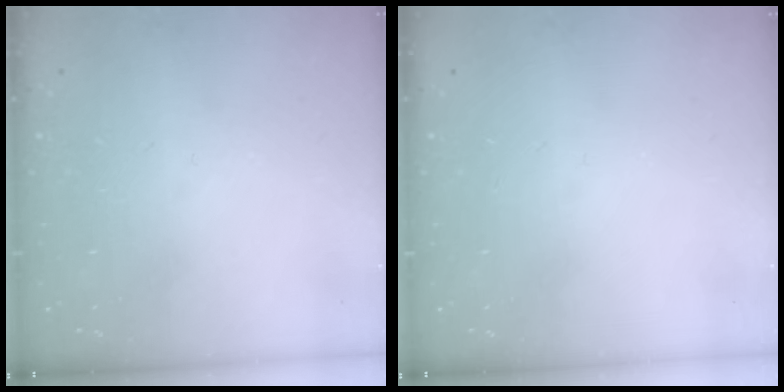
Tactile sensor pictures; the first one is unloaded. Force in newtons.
{"total": 0.0}